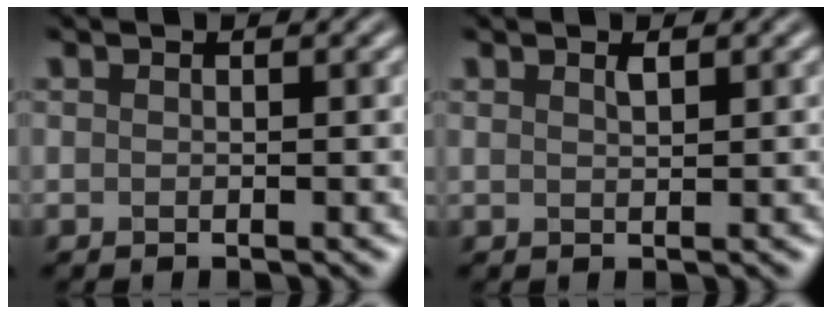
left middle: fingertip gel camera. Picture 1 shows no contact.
{"total": 0.6, "force": [0.5, -0.3, -0.2], "torque": [-0.010, 0.010, 0.021]}